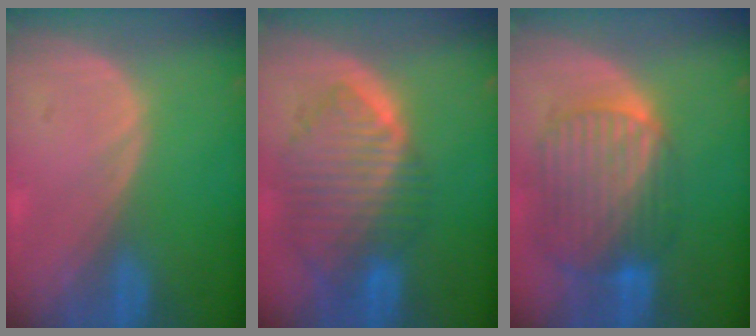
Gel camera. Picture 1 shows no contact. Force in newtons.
{"total": 10.0, "press": 8.6, "slide": 5.1}
{"total": 10.3, "press": 8.7, "slide": 5.6}